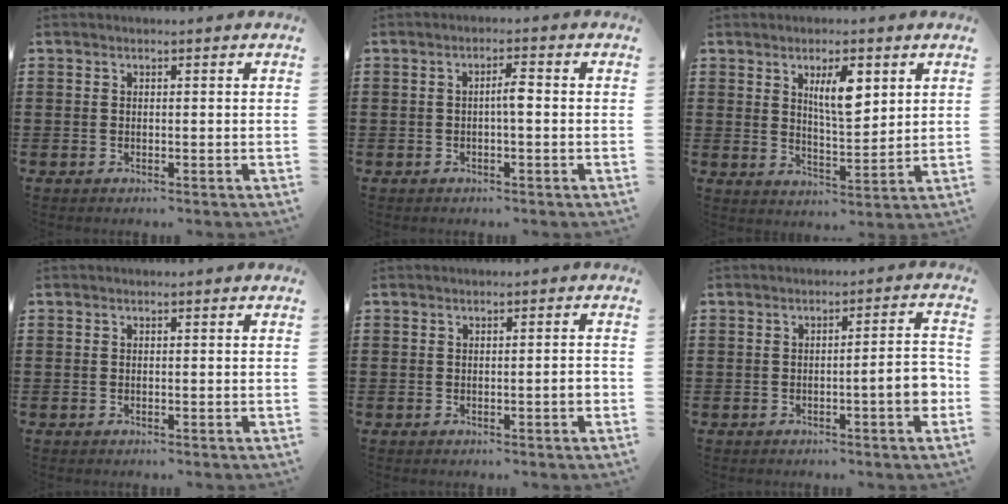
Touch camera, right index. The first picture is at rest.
{"total": 2.6, "force": [-0.3, 0.4, 2.6], "torque": [-0.047, 0.004, -0.008]}
{"total": 6.7, "force": [2.8, 2.3, 5.6], "torque": [-0.102, 0.000, 0.044]}
{"total": 0.0}
{"total": 2.0, "force": [-0.5, 0.1, 1.9], "torque": [-0.030, -0.001, -0.010]}
{"total": 5.5, "force": [-1.5, 0.4, 5.2], "torque": [-0.079, -0.006, -0.026]}